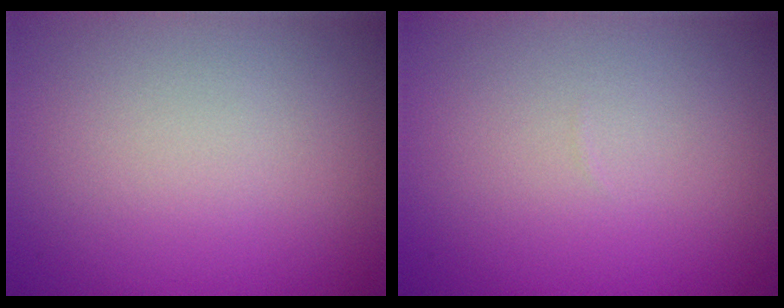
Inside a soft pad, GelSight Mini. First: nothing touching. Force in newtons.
{"total": 0.0}